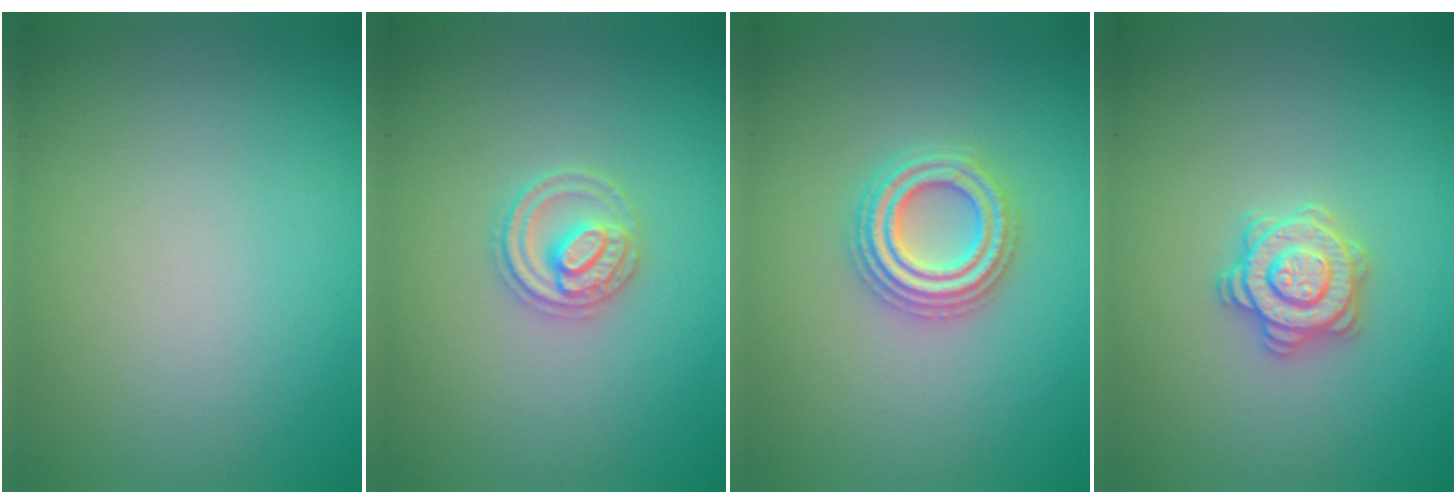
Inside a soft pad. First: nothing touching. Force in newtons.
{"total": 2.8, "press": 2.8, "slide": 0.3}
{"total": 4.1, "press": 4.0, "slide": 0.8}
{"total": 2.9, "press": 2.8, "slide": 0.6}